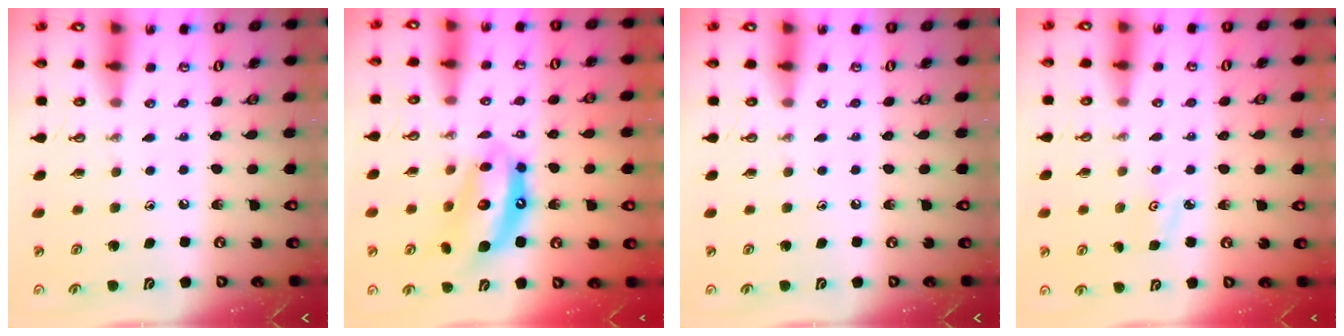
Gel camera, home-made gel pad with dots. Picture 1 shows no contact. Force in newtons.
{"total": 12.3, "press": 12.2, "slide": 1.2}
{"total": 0.0}
{"total": 2.7, "press": 2.6, "slide": 0.4}